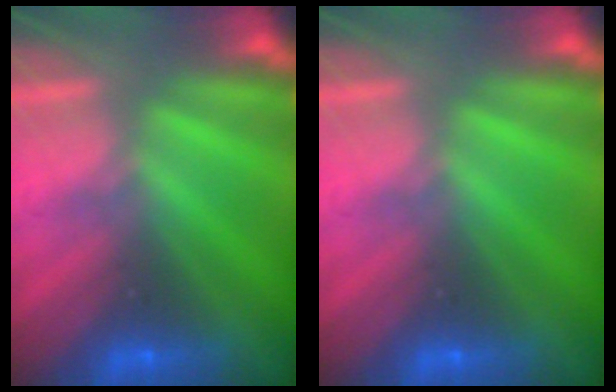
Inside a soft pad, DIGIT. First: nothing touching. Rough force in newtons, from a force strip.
{"total": 0.0}